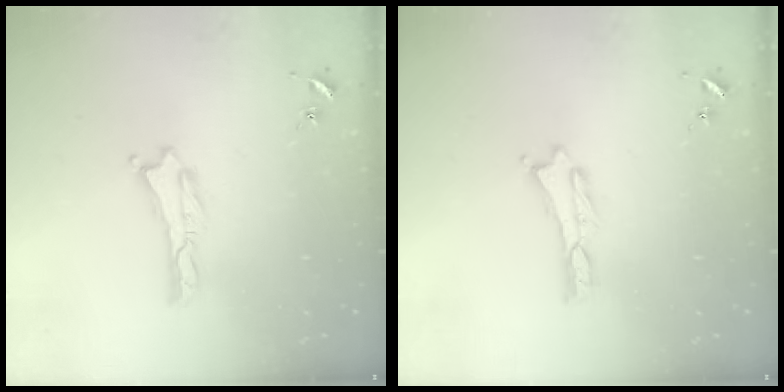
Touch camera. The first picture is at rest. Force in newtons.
{"total": 0.0}